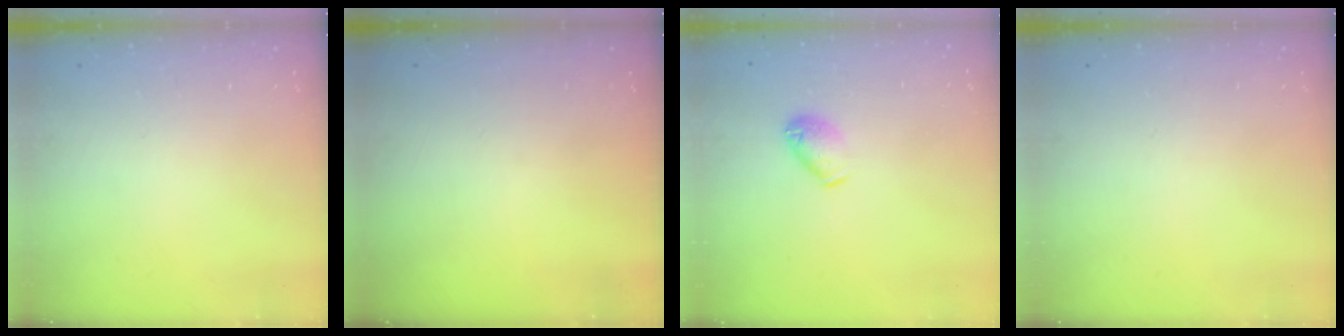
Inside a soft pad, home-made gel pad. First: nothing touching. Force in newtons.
{"total": 0.0}
{"total": 7.3, "press": 7.2, "slide": 1.0}
{"total": 0.0}